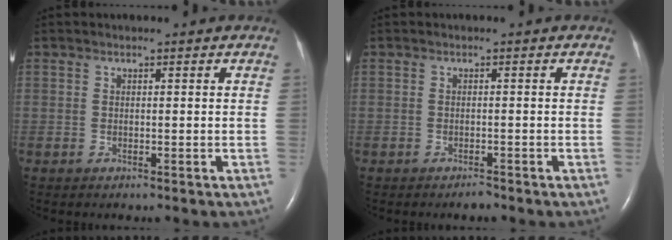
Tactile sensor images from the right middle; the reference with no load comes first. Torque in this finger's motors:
{"motor_torque": [0.12, -0.10, 0.00, -0.01]}